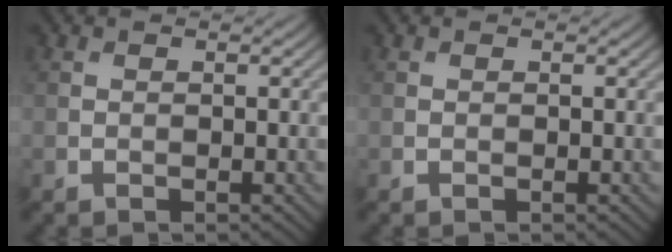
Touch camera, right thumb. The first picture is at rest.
{"total": 0.0}